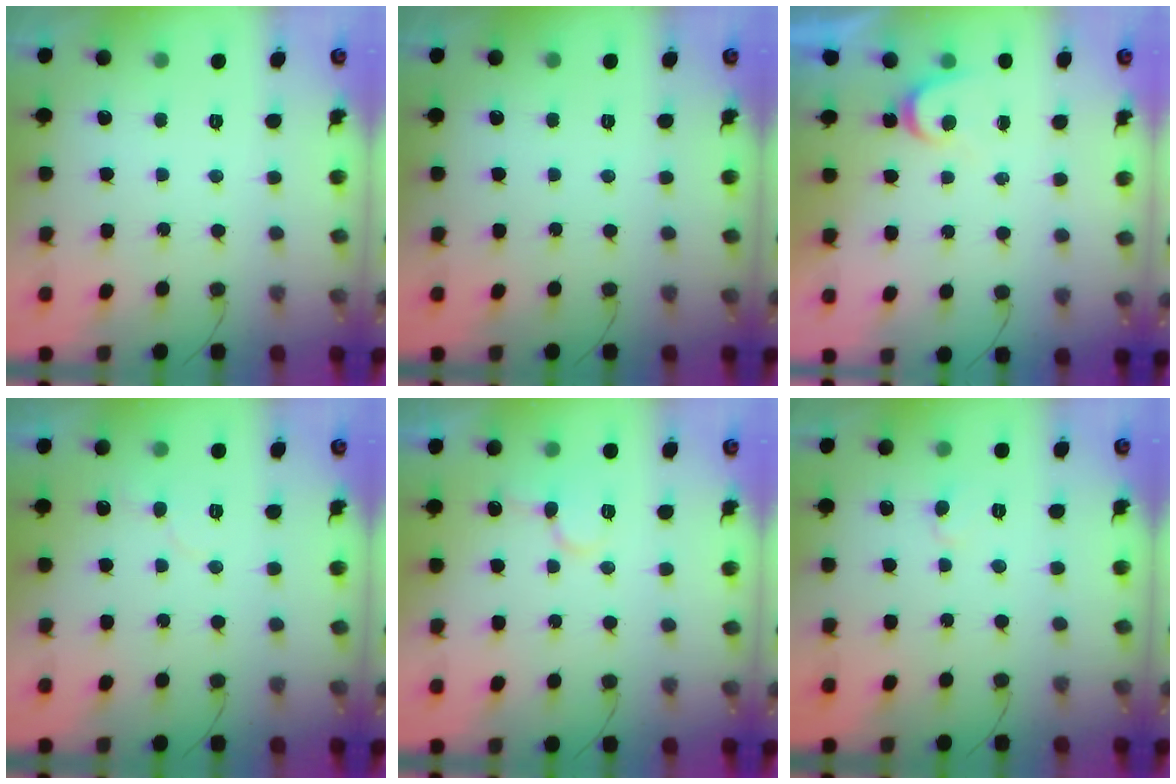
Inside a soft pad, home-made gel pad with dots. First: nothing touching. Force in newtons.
{"total": 0.0}
{"total": 3.7, "press": 3.6, "slide": 0.4}
{"total": 4.3, "press": 4.3, "slide": 0.4}
{"total": 9.1, "press": 9.1, "slide": 1.2}
{"total": 3.7, "press": 3.7, "slide": 0.3}